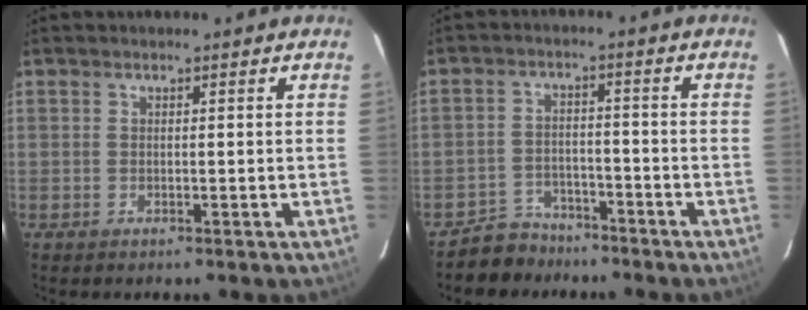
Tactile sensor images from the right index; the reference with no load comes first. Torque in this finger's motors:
{"motor_torque": [0.05, -0.11, -0.17, -0.09]}